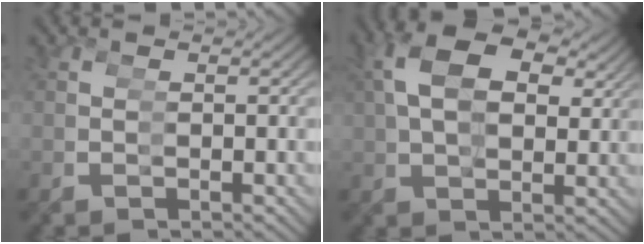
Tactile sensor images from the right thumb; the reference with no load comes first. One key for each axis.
{"total": 4.1, "fx": 2.9, "fy": 2.1, "fz": 2.0, "tx": -0.035, "ty": 0.016, "tz": 0.046}